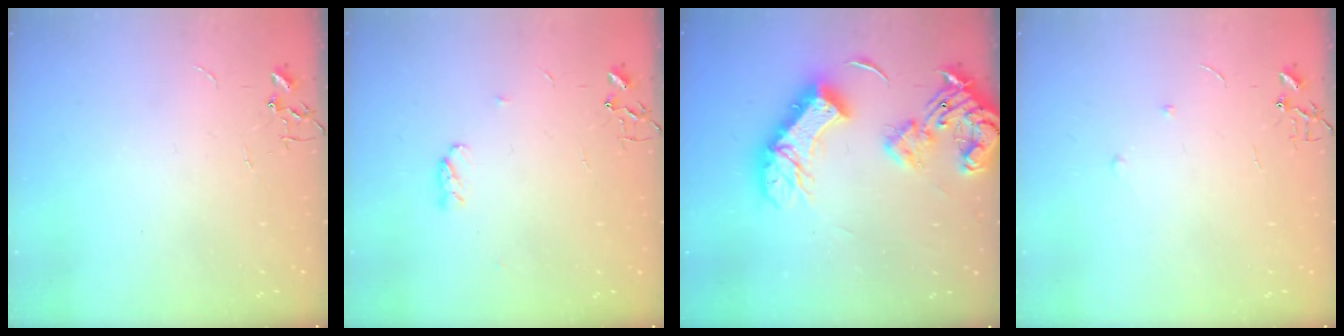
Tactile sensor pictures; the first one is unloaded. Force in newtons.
{"total": 3.8, "press": 3.7, "slide": 0.6}
{"total": 21.9, "press": 21.7, "slide": 2.7}
{"total": 5.6, "press": 5.6, "slide": 0.6}